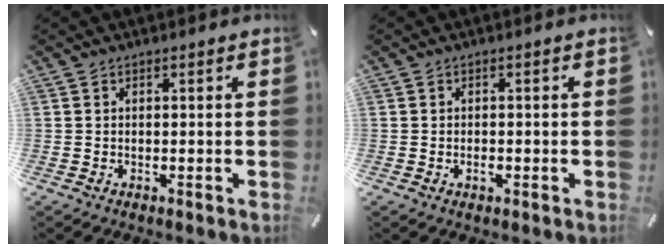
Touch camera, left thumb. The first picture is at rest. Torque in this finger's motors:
{"motor_torque": [-0.36, -0.01, -0.08, -0.01, 0.00]}